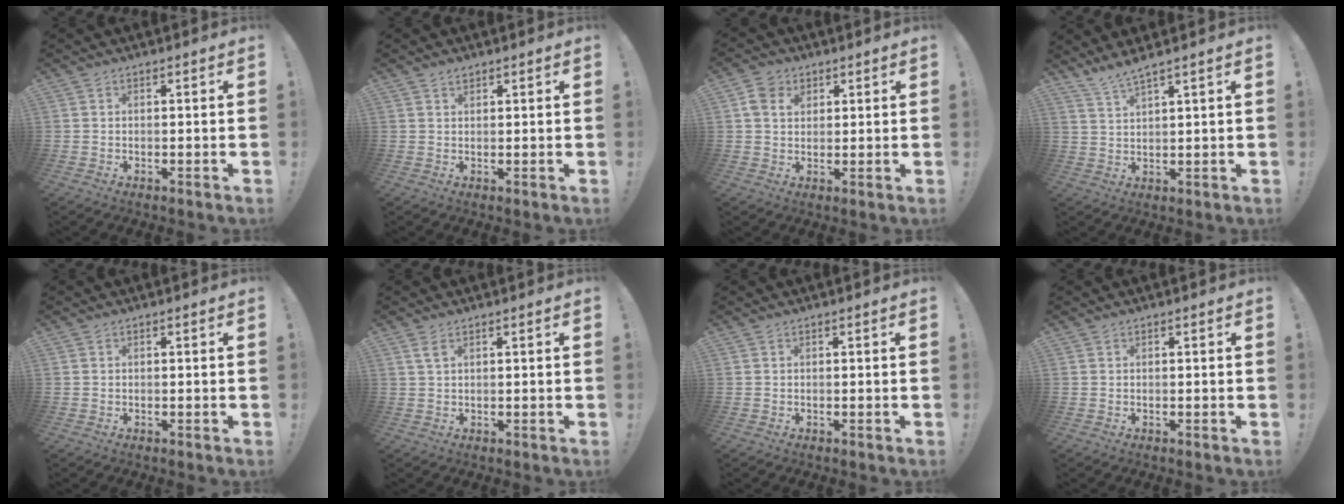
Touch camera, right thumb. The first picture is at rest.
{"total": 1.5, "force": [1.3, 0.7, 0.5], "torque": [-0.003, -0.006, 0.022]}
{"total": 7.1, "force": [3.0, 5.2, 3.8], "torque": [-0.078, -0.001, 0.058]}
{"total": 4.3, "force": [3.7, -0.2, 2.2], "torque": [-0.051, -0.018, 0.067]}
{"total": 0.0}
{"total": 2.7, "force": [1.4, 1.0, 2.0], "torque": [-0.037, -0.002, 0.024]}
{"total": 0.0}
{"total": 0.0}